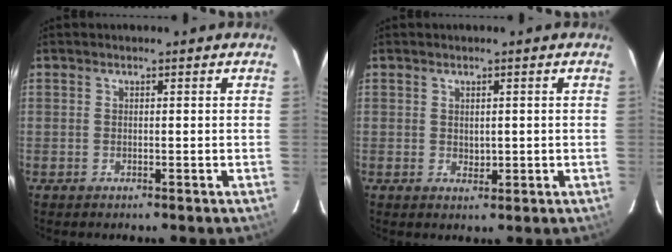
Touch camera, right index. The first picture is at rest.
{"total": 1.7, "force": [0.1, 1.1, 1.4], "torque": [-0.021, -0.004, 0.006]}